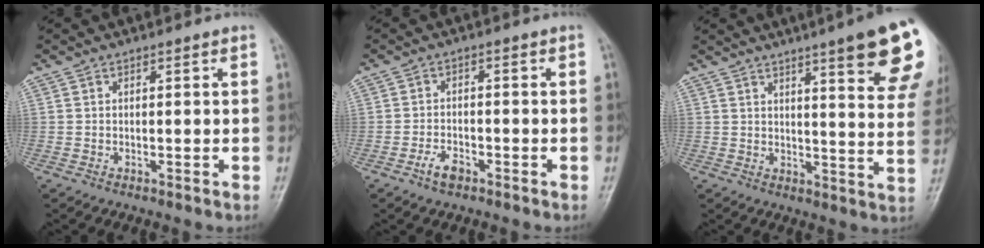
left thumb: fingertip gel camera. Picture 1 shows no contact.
{"total": 3.2, "force": [-2.1, 1.7, 1.7], "torque": [-0.031, 0.014, -0.039]}
{"total": 18.2, "force": [10.8, 2.4, 14.4], "torque": [-0.165, -0.041, 0.126]}